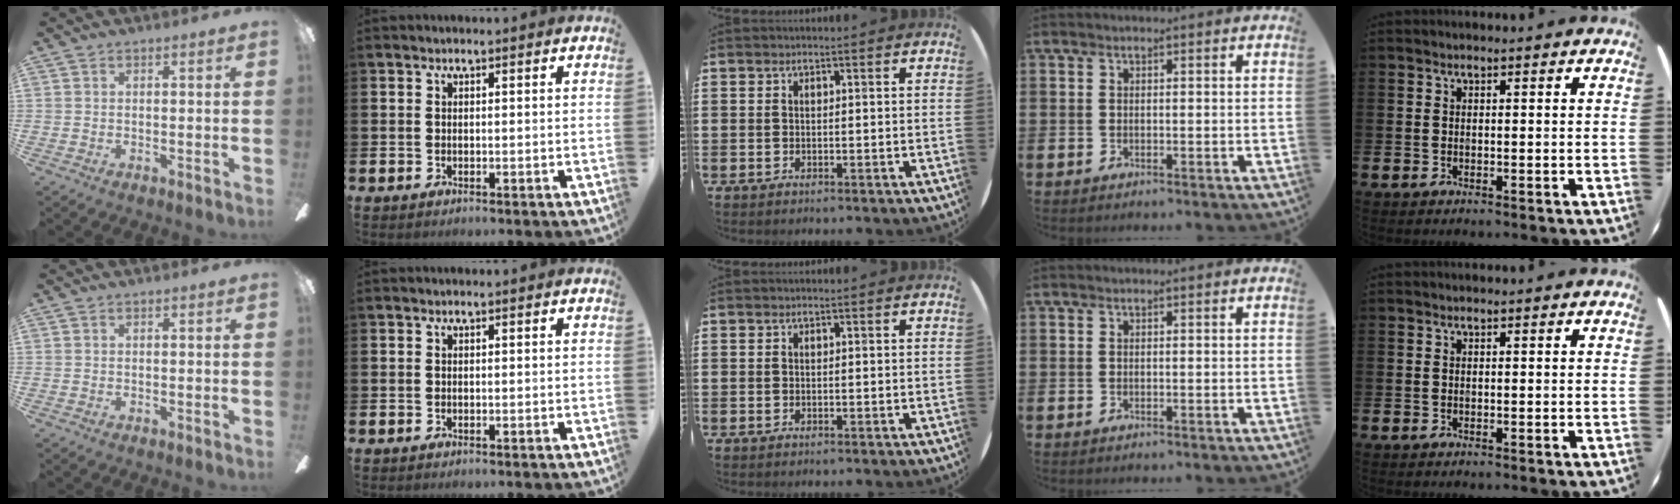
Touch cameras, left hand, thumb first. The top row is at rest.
{}